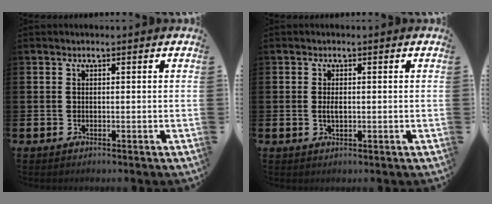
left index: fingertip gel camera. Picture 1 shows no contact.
{"total": 1.5, "force": [0.0, 0.7, 1.3], "torque": [-0.022, 0.002, -0.002]}